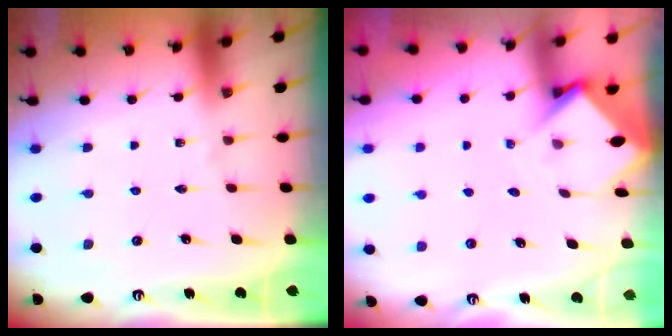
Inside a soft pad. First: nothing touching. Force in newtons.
{"total": 3.7, "press": 3.7, "slide": 0.2}